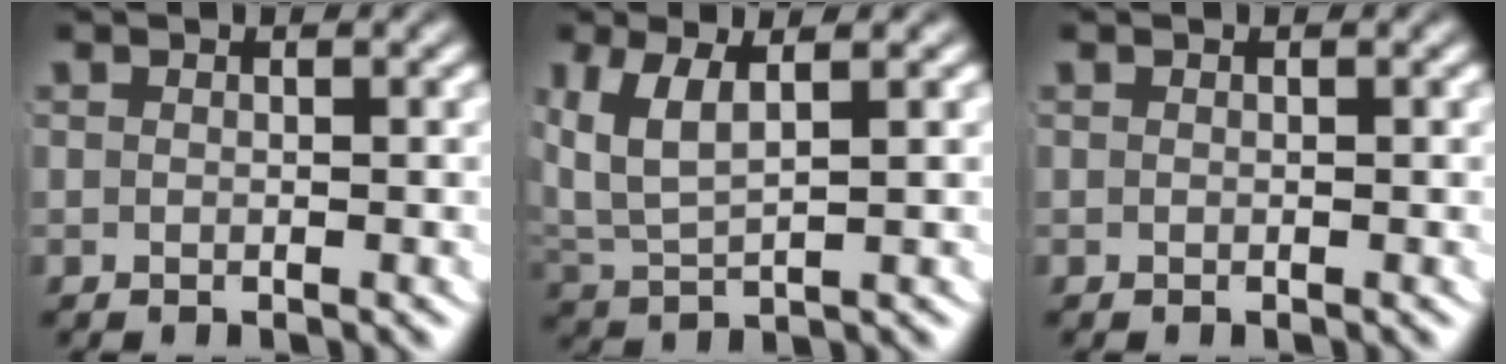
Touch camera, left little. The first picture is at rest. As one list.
[{"total": 4.9, "force": [1.5, 3.3, 3.4], "torque": [-0.099, -0.015, 0.037]}, {"total": 0.0}]